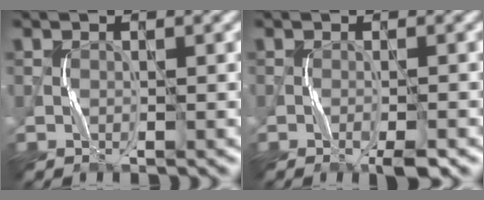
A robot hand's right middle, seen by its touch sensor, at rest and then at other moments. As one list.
[{"total": 2.2, "force": [-1.3, 0.2, 1.7], "torque": [-0.030, 0.005, -0.024]}]